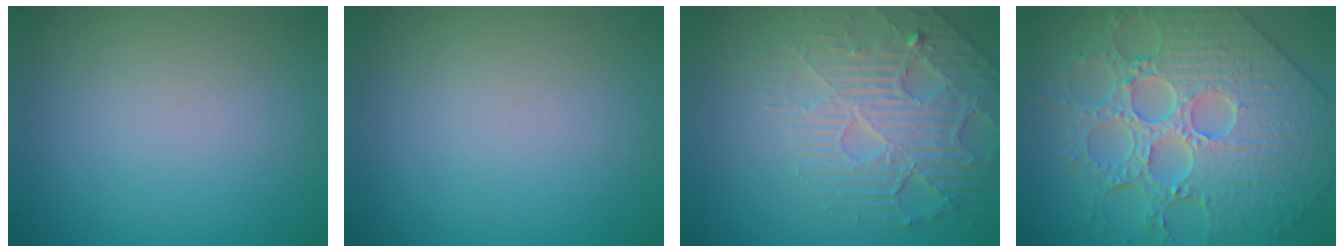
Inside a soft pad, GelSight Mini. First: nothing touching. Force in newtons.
{"total": 0.0}
{"total": 5.1, "press": 4.6, "slide": 2.2}
{"total": 9.3, "press": 7.0, "slide": 6.1}